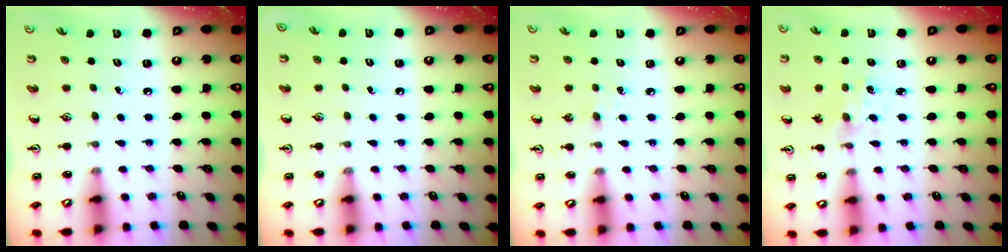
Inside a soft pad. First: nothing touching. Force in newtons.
{"total": 0.0}
{"total": 3.6, "press": 3.6, "slide": 0.6}
{"total": 1.0, "press": 1.0, "slide": 0.2}